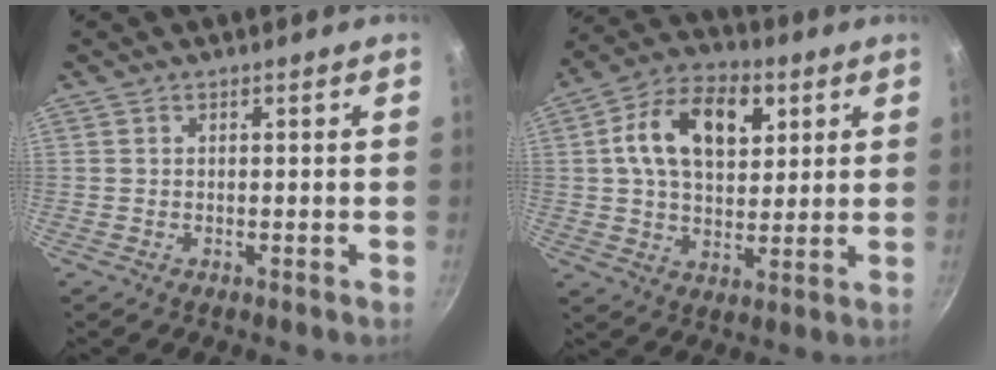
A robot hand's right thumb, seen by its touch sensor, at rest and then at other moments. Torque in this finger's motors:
{"motor_torque": [0.65, 3.03, 0.79, -0.48, 0.47]}